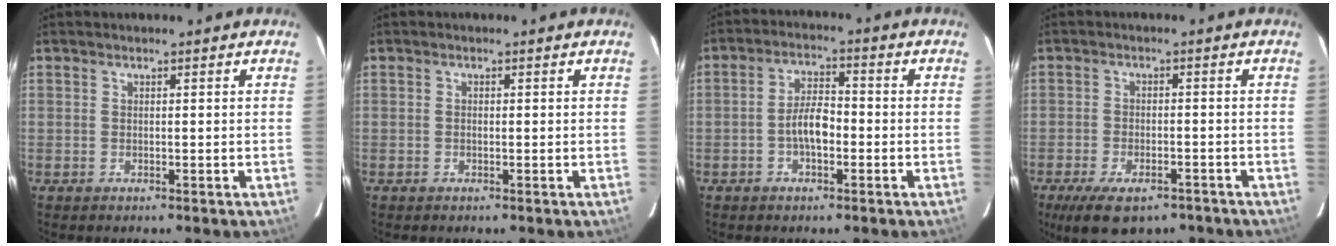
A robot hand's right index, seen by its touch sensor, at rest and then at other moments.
{"total": 0.7, "force": [-0.2, 0.4, 0.5], "torque": [-0.008, 0.002, -0.004]}
{"total": 5.7, "force": [-1.7, 2.5, 4.8], "torque": [-0.092, 0.011, -0.029]}
{"total": 11.3, "force": [-7.7, 5.1, 6.4], "torque": [-0.139, -0.020, -0.120]}